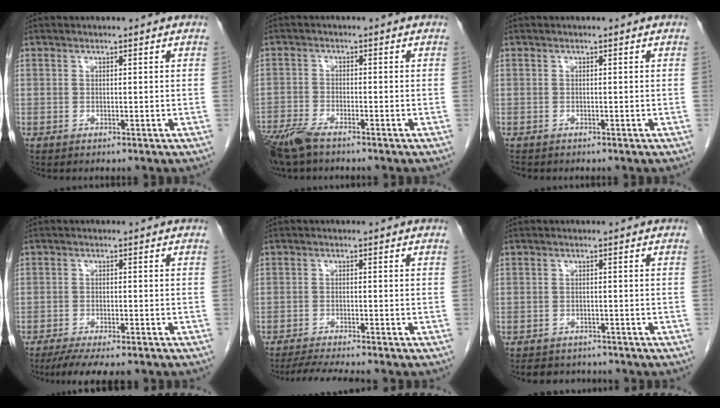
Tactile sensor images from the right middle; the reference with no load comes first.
{"total": 6.9, "force": [-5.4, 1.6, 3.9], "torque": [-0.080, -0.017, -0.103]}
{"total": 0.8, "force": [-0.6, 0.4, 0.1], "torque": [-0.010, -0.001, -0.011]}
{"total": 8.6, "force": [-7.2, 1.9, 4.4], "torque": [-0.058, -0.011, -0.109]}
{"total": 6.7, "force": [-6.0, 0.1, 2.9], "torque": [-0.045, -0.015, -0.097]}
{"total": 5.4, "force": [-4.9, 2.2, 1.0], "torque": [-0.012, 0.002, -0.065]}